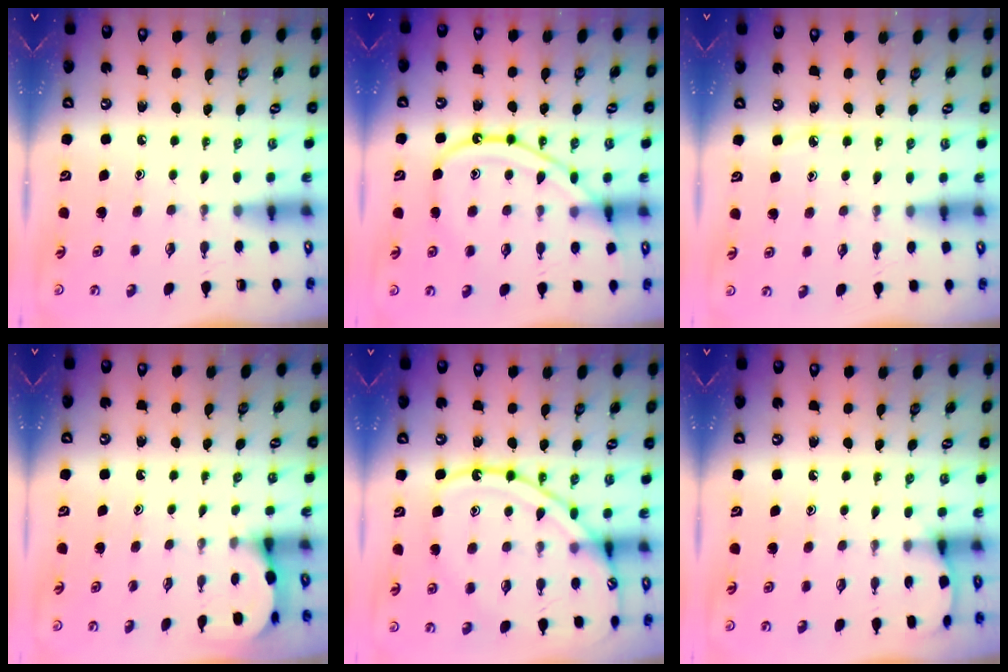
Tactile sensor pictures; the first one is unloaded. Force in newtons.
{"total": 12.4, "press": 12.4, "slide": 1.2}
{"total": 3.9, "press": 3.8, "slide": 0.5}
{"total": 2.6, "press": 2.6, "slide": 0.2}
{"total": 14.7, "press": 14.7, "slide": 0.7}
{"total": 3.9, "press": 3.9, "slide": 0.5}